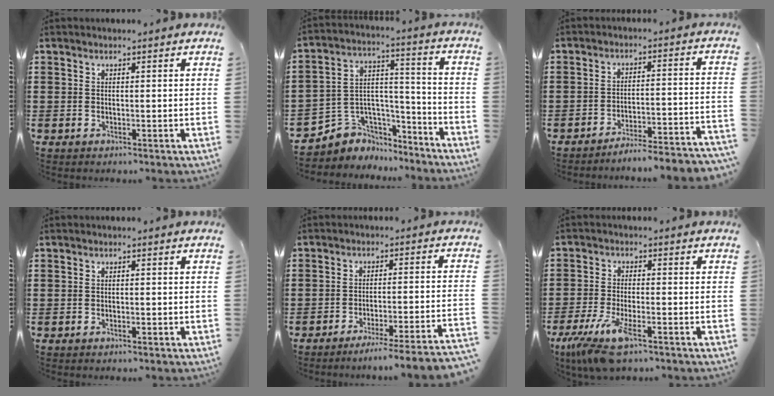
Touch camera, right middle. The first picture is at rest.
{"total": 4.7, "force": [-3.2, 3.5, -0.4], "torque": [-0.013, -0.002, -0.067]}
{"total": 4.5, "force": [-4.3, -0.7, 0.7], "torque": [-0.015, -0.012, -0.092]}
{"total": 0.6, "force": [-0.4, 0.2, 0.4], "torque": [-0.010, -0.003, -0.007]}
{"total": 4.8, "force": [-4.3, -1.1, 1.9], "torque": [-0.032, -0.023, -0.087]}
{"total": 7.8, "force": [-5.2, 1.4, 5.7], "torque": [-0.128, -0.019, -0.100]}